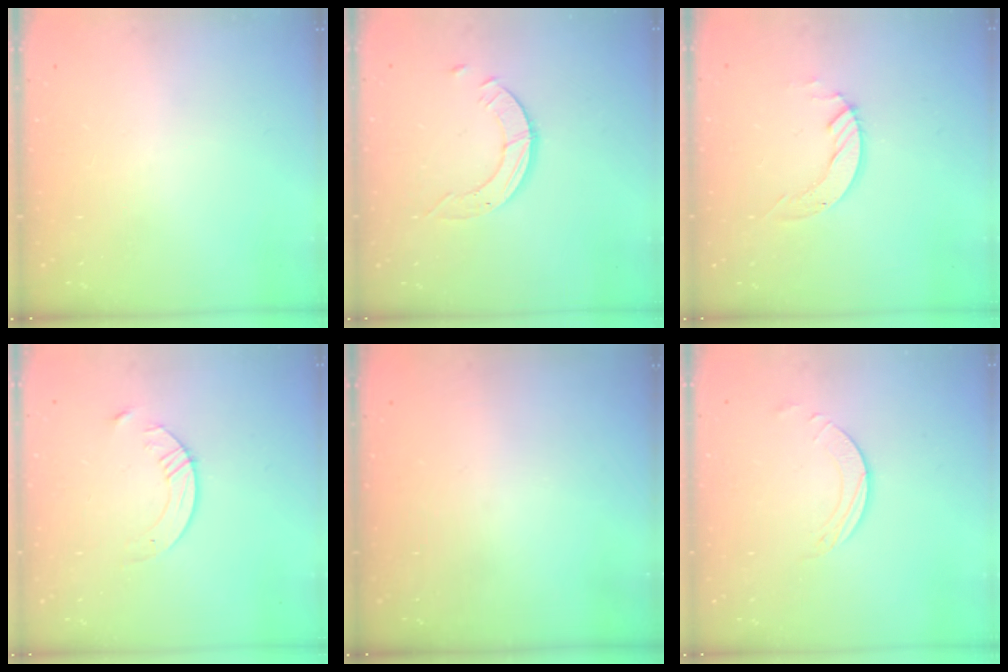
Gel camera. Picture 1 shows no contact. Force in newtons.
{"total": 3.6, "press": 3.5, "slide": 0.4}
{"total": 4.2, "press": 4.2, "slide": 0.2}
{"total": 5.6, "press": 5.6, "slide": 0.7}
{"total": 0.0}
{"total": 2.0, "press": 1.9, "slide": 0.3}